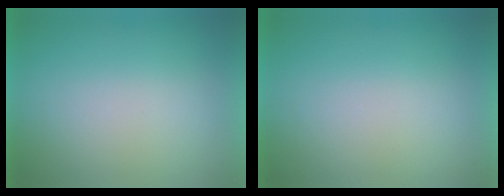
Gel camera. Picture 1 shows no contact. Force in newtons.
{"total": 0.0}